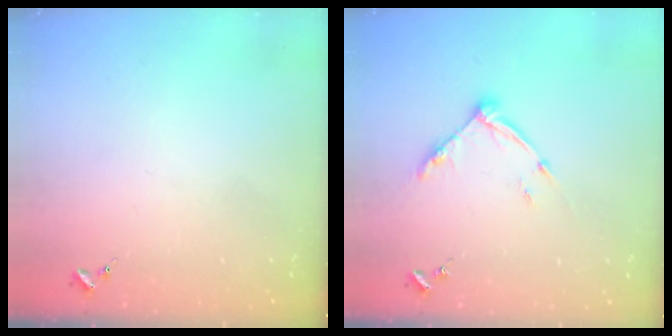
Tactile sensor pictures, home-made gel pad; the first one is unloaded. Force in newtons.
{"total": 9.0, "press": 9.0, "slide": 0.7}